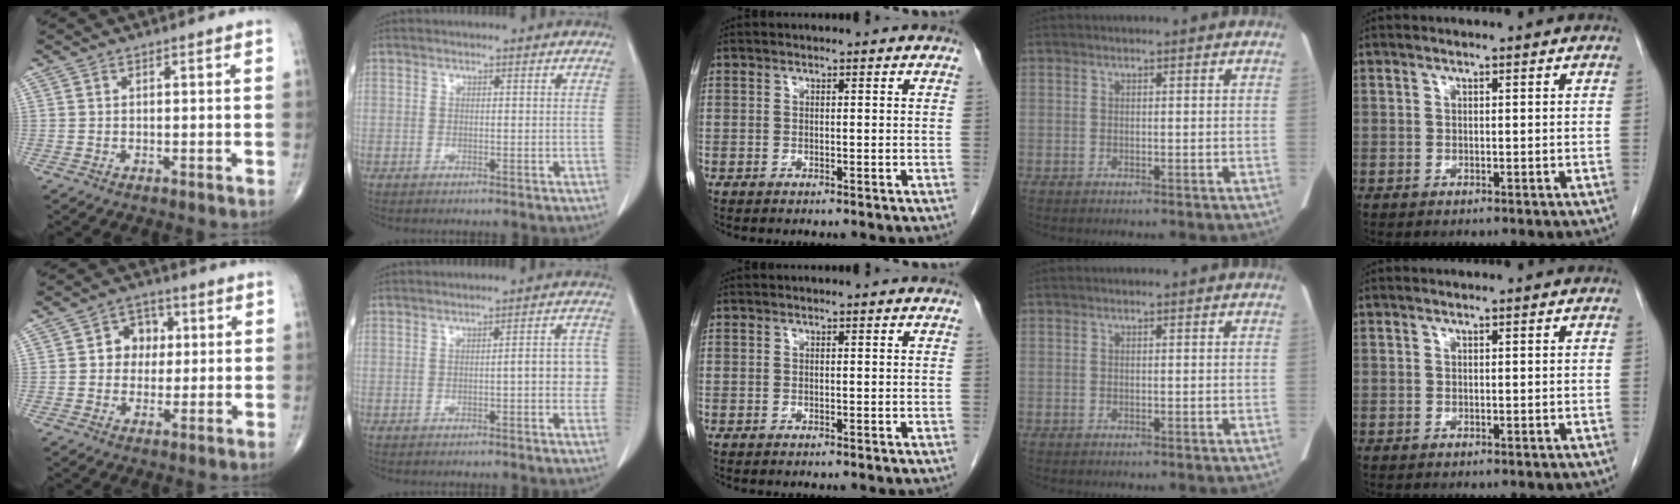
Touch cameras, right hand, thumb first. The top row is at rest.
{"thumb": {"total": 6.6, "force": [1.0, 5.6, 3.3], "torque": [-0.008, 0.007, 0.009]}, "index": {"total": 5.9, "force": [-0.8, 1.2, 5.7], "torque": [-0.060, 0.019, -0.014]}}